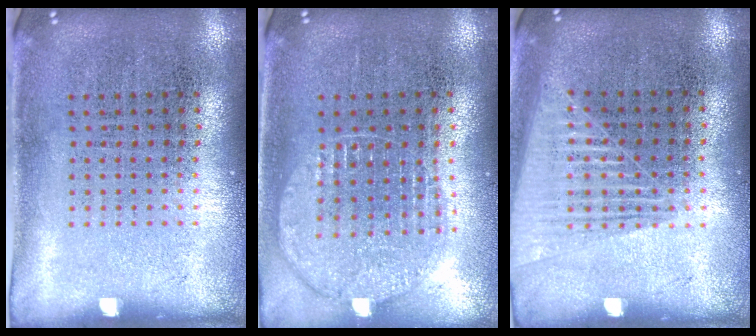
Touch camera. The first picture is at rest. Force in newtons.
{"total": 1.1, "press": 1.1, "slide": 0.1}
{"total": 1.5, "press": 1.5, "slide": 0.4}